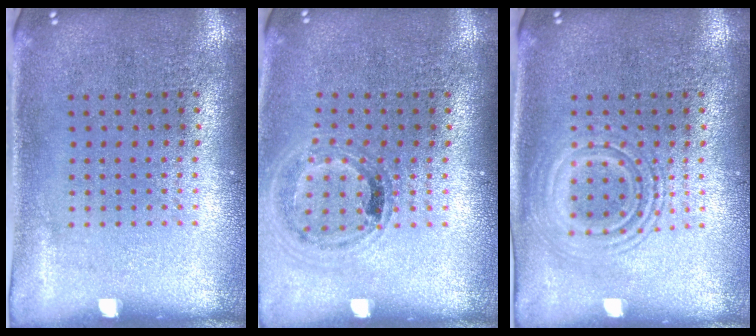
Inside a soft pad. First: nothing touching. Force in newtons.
{"total": 1.0, "press": 1.0, "slide": 0.0}
{"total": 2.7, "press": 2.6, "slide": 0.4}